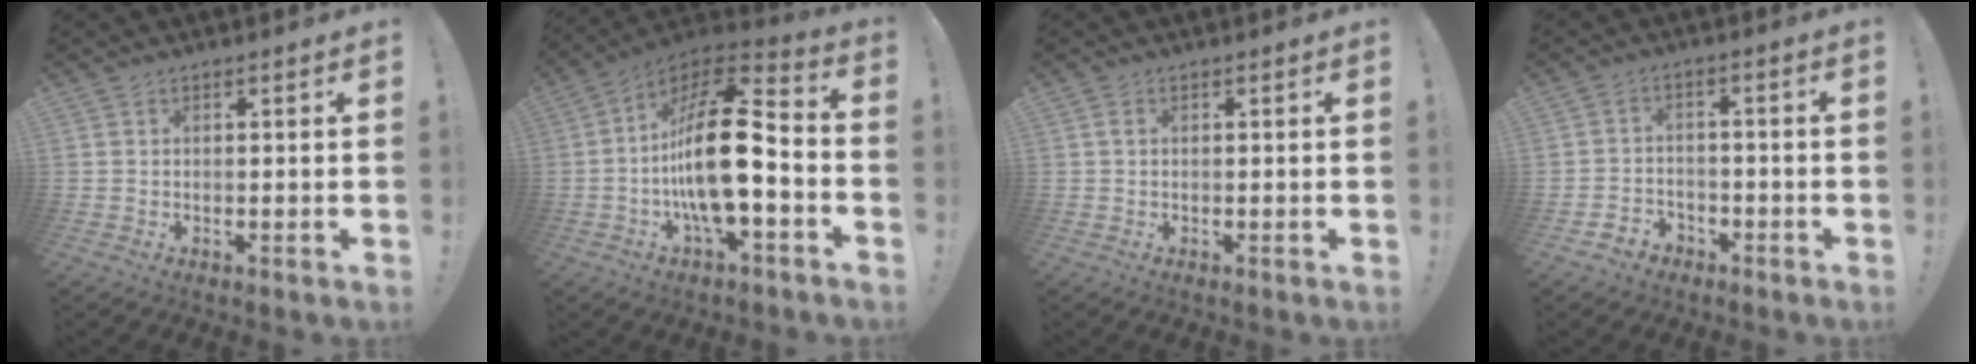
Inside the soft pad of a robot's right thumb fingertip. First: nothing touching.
{"total": 21.7, "force": [-3.0, 7.6, 20.1], "torque": [-0.373, 0.018, -0.051]}
{"total": 1.0, "force": [0.0, 0.7, 0.7], "torque": [-0.018, 0.006, 0.001]}
{"total": 4.0, "force": [-2.7, 2.8, 0.9], "torque": [-0.021, 0.011, -0.050]}